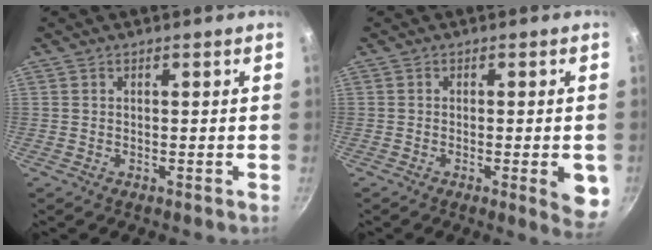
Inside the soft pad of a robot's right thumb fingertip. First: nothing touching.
{"total": 6.4, "force": [-1.6, 1.5, 6.0], "torque": [-0.062, -0.001, -0.020]}